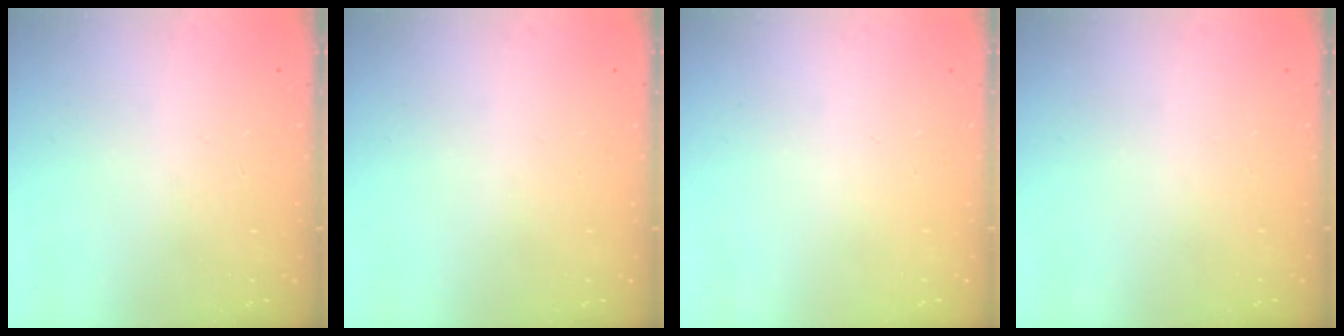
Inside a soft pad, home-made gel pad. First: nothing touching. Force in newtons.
{"total": 0.0}
{"total": 0.0}
{"total": 0.0}